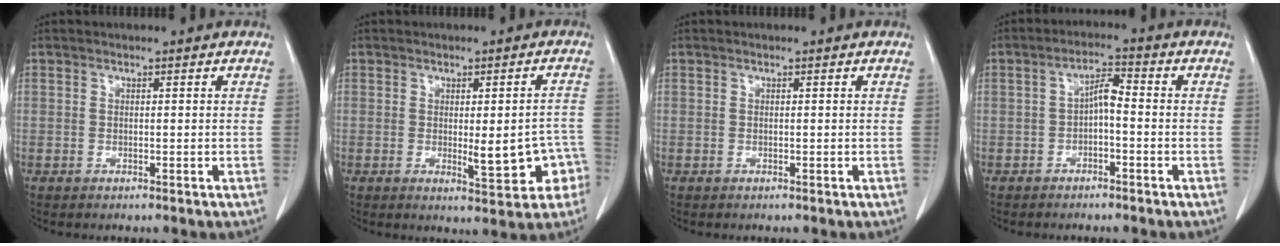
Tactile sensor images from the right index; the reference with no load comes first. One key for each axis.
{"total": 8.1, "fx": -2.2, "fy": 2.2, "fz": 7.5, "tx": -0.083, "ty": 0.007, "tz": -0.022}
{"total": 0.0}
{"total": 3.6, "fx": -0.8, "fy": 1.1, "fz": 3.4, "tx": -0.060, "ty": 0.014, "tz": -0.013}